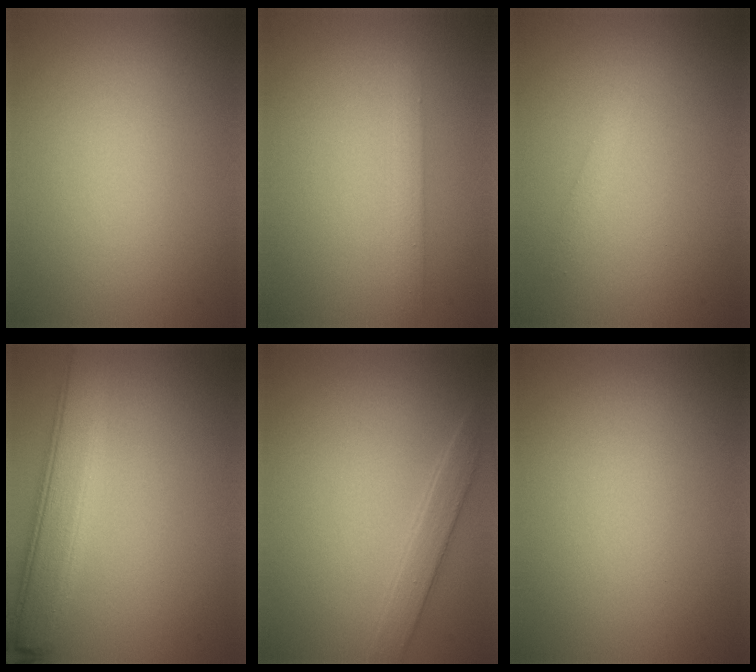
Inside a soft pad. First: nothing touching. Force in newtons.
{"total": 1.7, "press": 1.7, "slide": 0.1}
{"total": 0.9, "press": 0.9, "slide": 0.1}
{"total": 5.6, "press": 5.6, "slide": 0.3}
{"total": 2.2, "press": 2.2, "slide": 0.1}
{"total": 0.0}